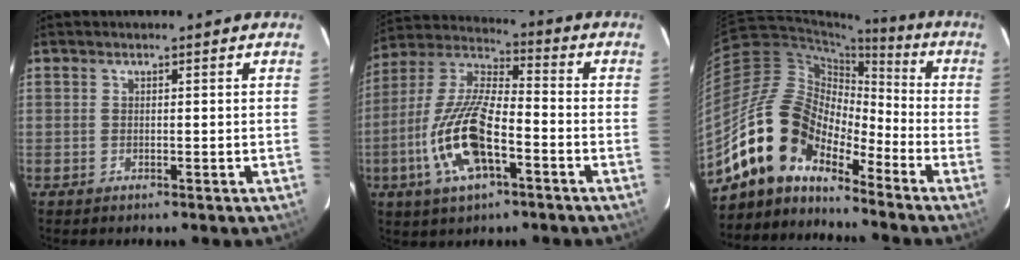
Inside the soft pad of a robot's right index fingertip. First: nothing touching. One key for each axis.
{"total": 16.3, "fx": -6.2, "fy": 5.9, "fz": 13.9, "tx": -0.292, "ty": -0.008, "tz": -0.121}
{"total": 14.5, "fx": -11.3, "fy": 6.6, "fz": 6.2, "tx": -0.110, "ty": 0.020, "tz": -0.225}